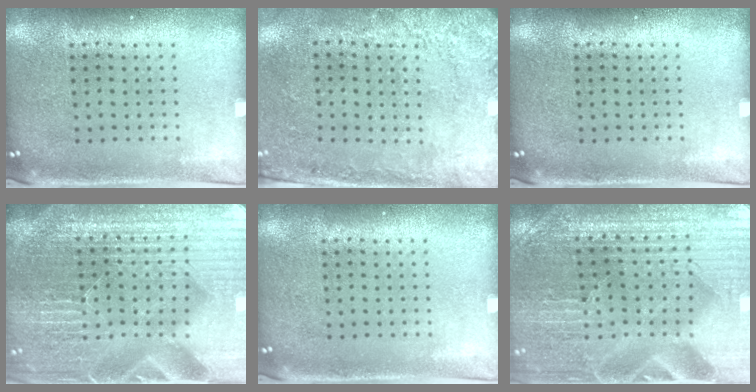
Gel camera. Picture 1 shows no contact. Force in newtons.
{"total": 2.7, "press": 2.0, "slide": 1.8}
{"total": 0.0}
{"total": 6.0, "press": 5.5, "slide": 2.5}
{"total": 0.0}
{"total": 3.6, "press": 3.6, "slide": 0.5}